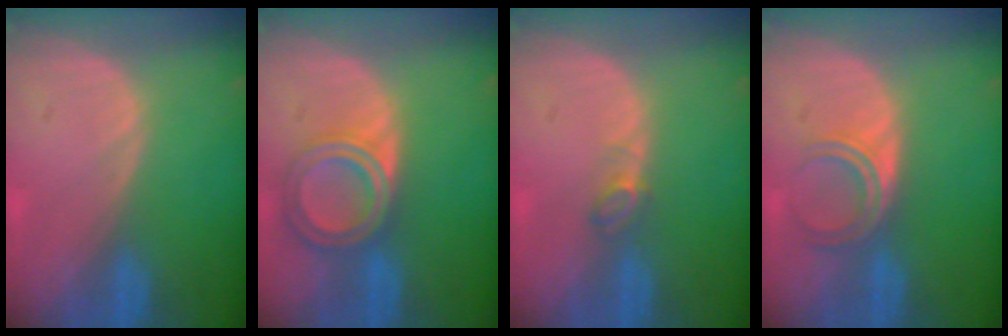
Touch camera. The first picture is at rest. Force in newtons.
{"total": 6.7, "press": 6.0, "slide": 3.2}
{"total": 2.0, "press": 1.9, "slide": 0.4}
{"total": 4.9, "press": 4.0, "slide": 2.9}